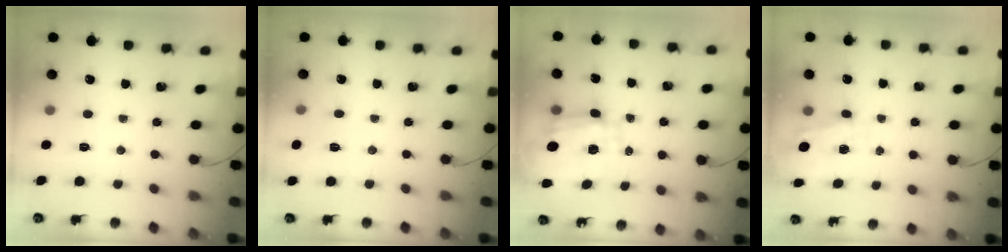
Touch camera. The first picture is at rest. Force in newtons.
{"total": 4.7, "press": 4.2, "slide": 1.9}
{"total": 3.4, "press": 3.1, "slide": 1.4}
{"total": 7.0, "press": 6.9, "slide": 1.1}